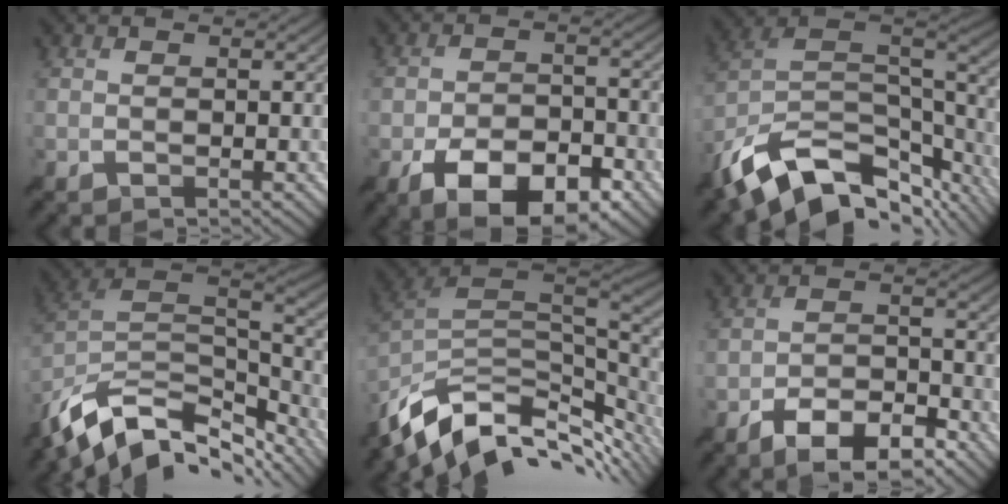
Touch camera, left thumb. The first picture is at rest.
{"total": 11.0, "force": [-6.0, 5.3, 7.5], "torque": [-0.128, 0.000, -0.105]}
{"total": 16.7, "force": [-10.4, 7.9, 10.5], "torque": [-0.237, -0.031, -0.161]}
{"total": 14.7, "force": [-9.3, 6.9, 9.1], "torque": [-0.226, -0.015, -0.153]}
{"total": 12.5, "force": [-6.0, 6.4, 8.8], "torque": [-0.206, -0.016, -0.104]}
{"total": 8.4, "force": [-5.6, 3.3, 5.3], "torque": [-0.085, 0.006, -0.106]}